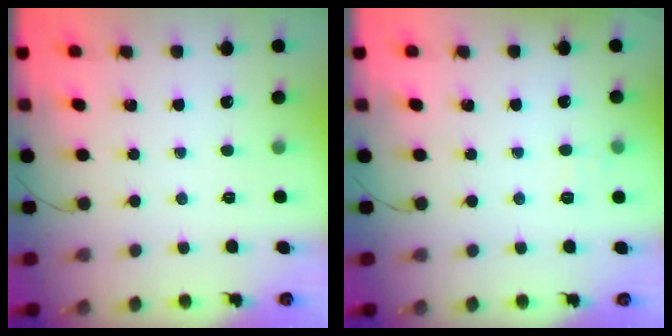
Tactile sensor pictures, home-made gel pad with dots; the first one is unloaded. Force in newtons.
{"total": 4.3, "press": 4.1, "slide": 1.4}